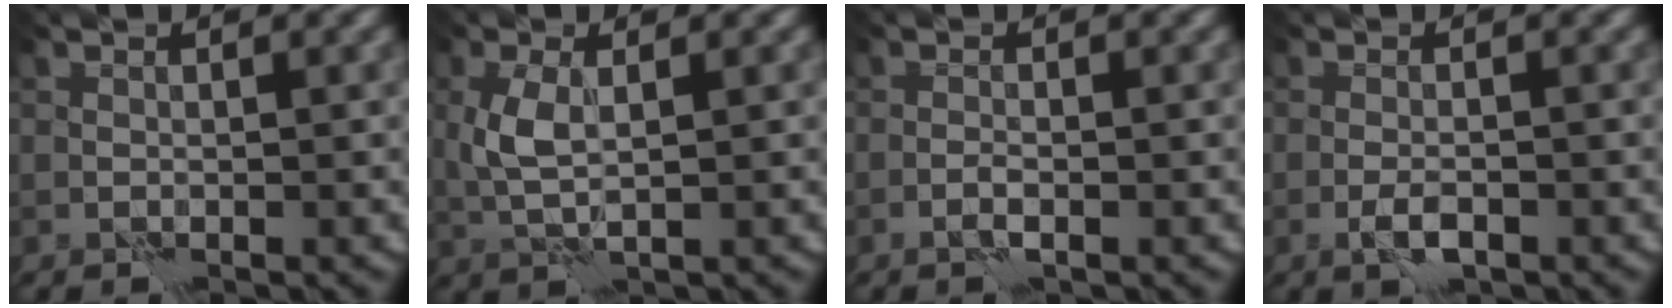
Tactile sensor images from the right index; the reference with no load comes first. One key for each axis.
{"total": 3.0, "fx": 0.7, "fy": 1.2, "fz": 2.7, "tx": -0.066, "ty": 0.000, "tz": 0.017}
{"total": 0.8, "fx": -0.3, "fy": 0.1, "fz": 0.7, "tx": -0.016, "ty": 0.001, "tz": -0.007}
{"total": 1.7, "fx": -0.7, "fy": 0.5, "fz": 1.5, "tx": -0.031, "ty": -0.001, "tz": -0.016}